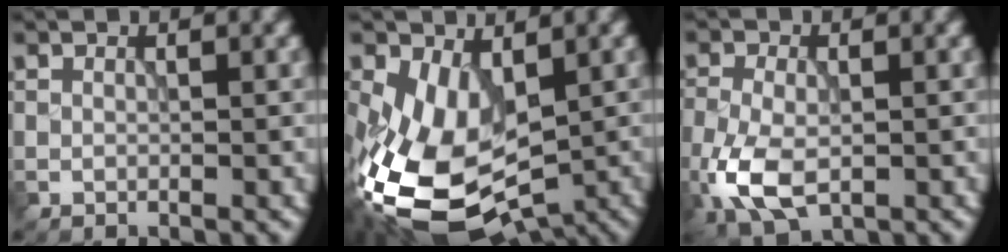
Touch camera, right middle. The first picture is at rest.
{"total": 11.7, "force": [-2.3, 6.9, 9.1], "torque": [-0.199, -0.029, -0.027]}
{"total": 5.8, "force": [-1.9, 3.3, 4.4], "torque": [-0.108, -0.012, -0.036]}